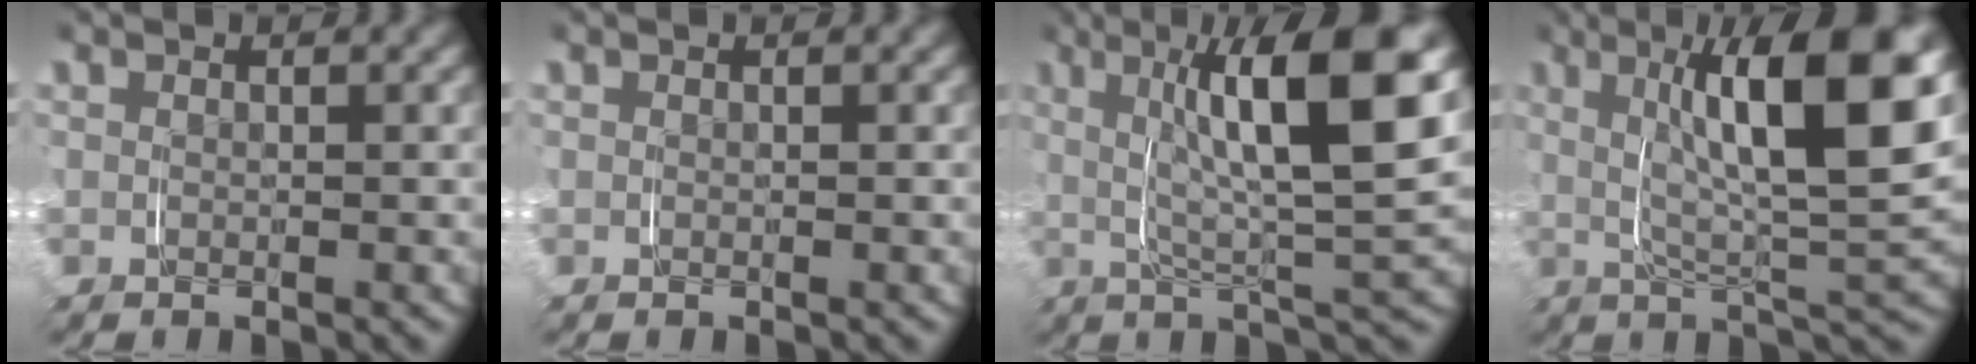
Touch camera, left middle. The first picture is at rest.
{"total": 0.0}
{"total": 8.8, "force": [3.5, 0.1, 8.0], "torque": [-0.087, 0.032, 0.042]}
{"total": 9.9, "force": [4.0, 0.8, 9.0], "torque": [-0.103, 0.031, 0.051]}